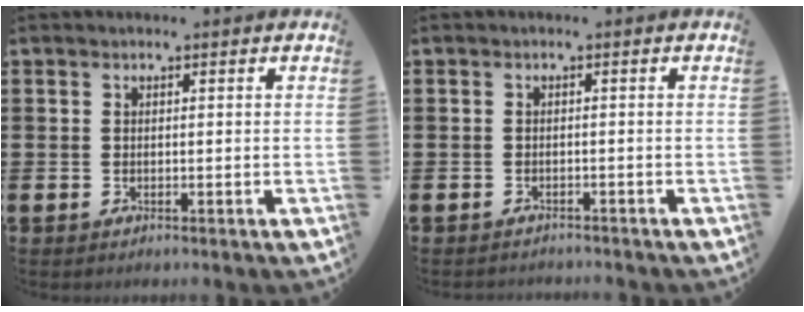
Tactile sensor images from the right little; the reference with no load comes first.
{"total": 0.7, "force": [-0.7, 0.0, -0.1], "torque": [-0.001, 0.000, -0.015]}